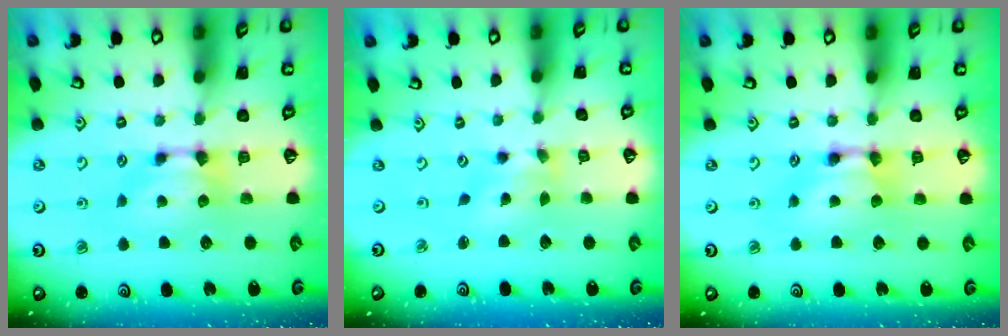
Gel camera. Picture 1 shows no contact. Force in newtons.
{"total": 1.4, "press": 0.9, "slide": 1.1}
{"total": 2.1, "press": 2.1, "slide": 0.0}